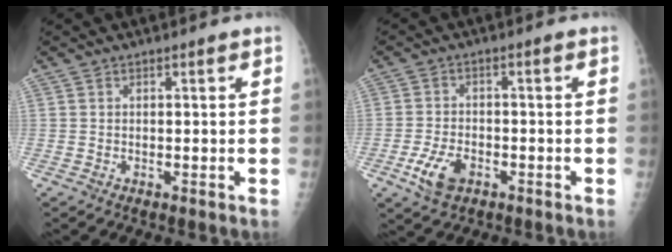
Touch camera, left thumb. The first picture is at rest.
{"total": 5.9, "force": [-2.8, 3.4, 3.9], "torque": [-0.078, 0.009, -0.048]}